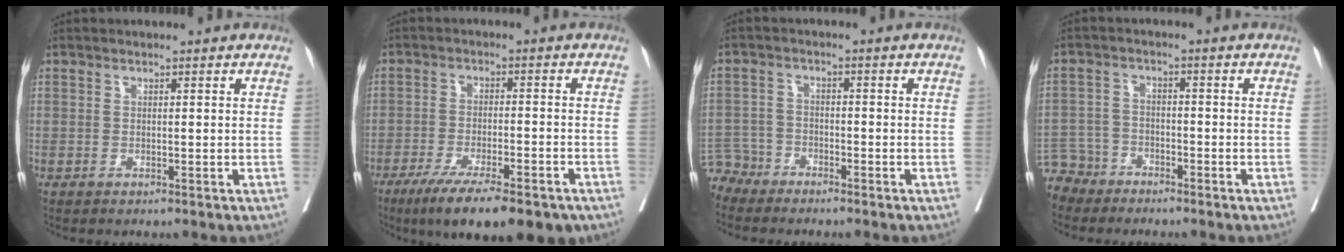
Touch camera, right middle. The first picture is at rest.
{"total": 15.7, "force": [-11.3, 3.3, 10.4], "torque": [-0.137, -0.022, -0.173]}
{"total": 4.5, "force": [-4.1, 1.4, -0.9], "torque": [0.015, -0.004, -0.083]}
{"total": 6.0, "force": [-5.3, 2.7, -0.6], "torque": [0.010, -0.004, -0.106]}